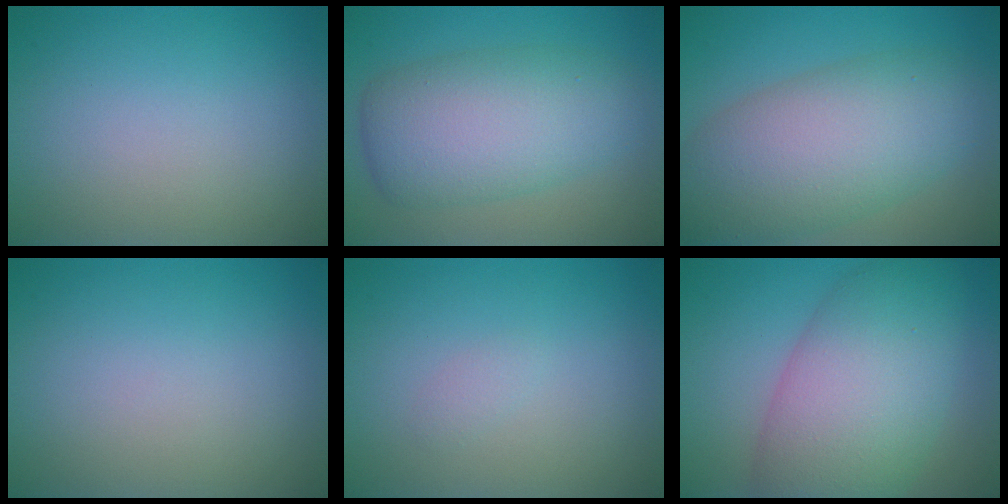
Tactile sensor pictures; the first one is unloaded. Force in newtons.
{"total": 7.9, "press": 7.9, "slide": 0.1}
{"total": 9.4, "press": 9.4, "slide": 0.4}
{"total": 0.0}
{"total": 0.6, "press": 0.6, "slide": 0.0}
{"total": 10.3, "press": 10.3, "slide": 0.2}